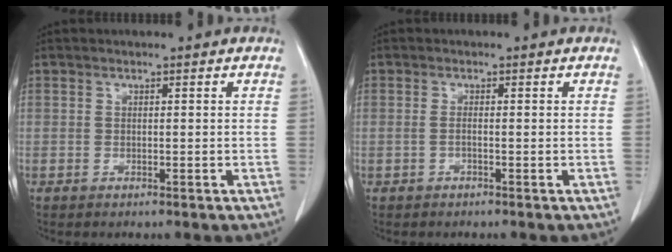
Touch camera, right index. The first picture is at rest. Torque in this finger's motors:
{"motor_torque": [-0.12, 0.11, -0.03, -0.01]}